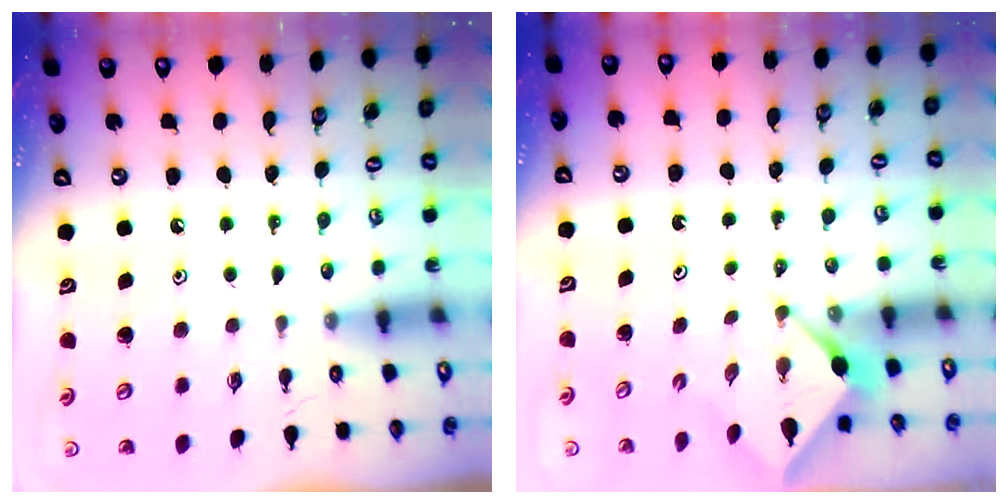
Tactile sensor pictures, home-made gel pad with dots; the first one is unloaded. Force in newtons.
{"total": 2.5, "press": 2.5, "slide": 0.3}